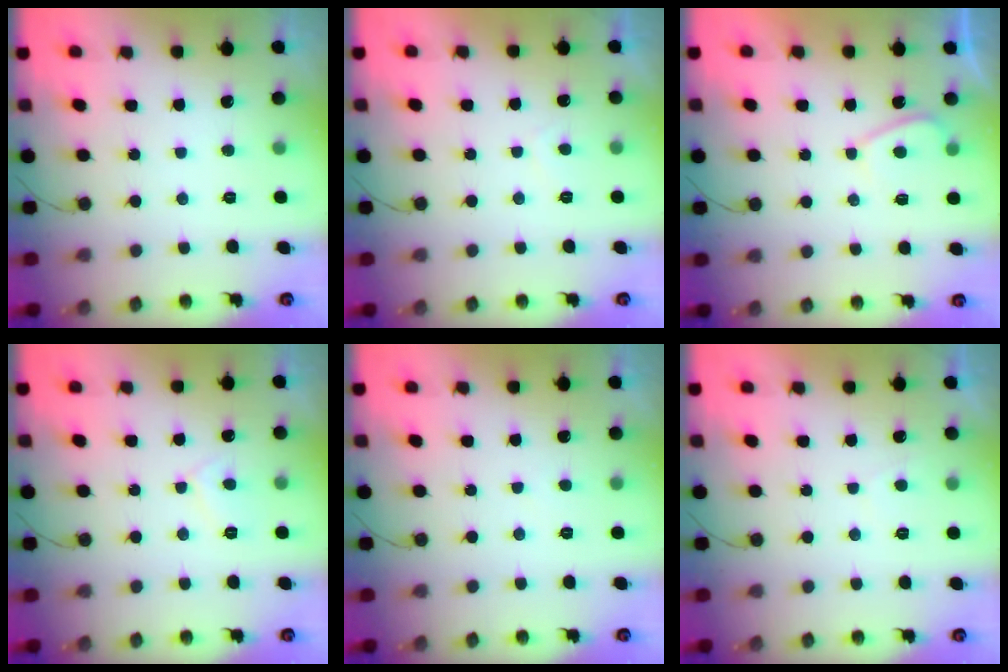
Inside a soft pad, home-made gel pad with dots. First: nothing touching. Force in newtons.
{"total": 0.7, "press": 0.5, "slide": 0.5}
{"total": 2.8, "press": 2.7, "slide": 0.7}
{"total": 5.5, "press": 5.5, "slide": 0.6}
{"total": 0.8, "press": 0.7, "slide": 0.3}
{"total": 2.0, "press": 1.9, "slide": 0.7}